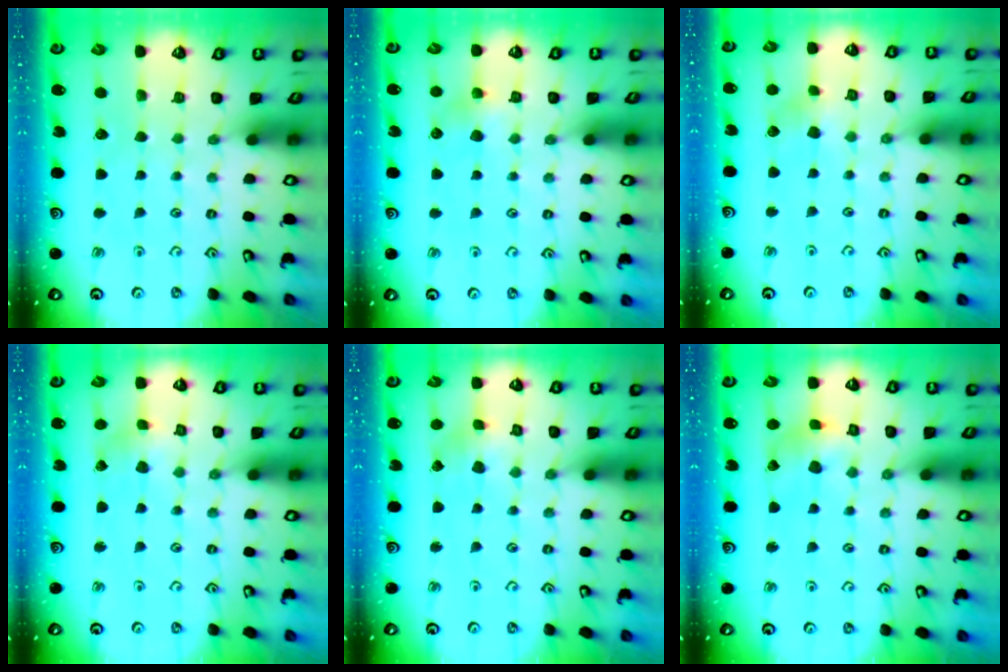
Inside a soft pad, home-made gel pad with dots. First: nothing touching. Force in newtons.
{"total": 4.2, "press": 4.2, "slide": 0.5}
{"total": 6.1, "press": 6.1, "slide": 0.3}
{"total": 1.5, "press": 1.5, "slide": 0.0}
{"total": 2.7, "press": 2.7, "slide": 0.3}
{"total": 5.1, "press": 5.1, "slide": 0.4}